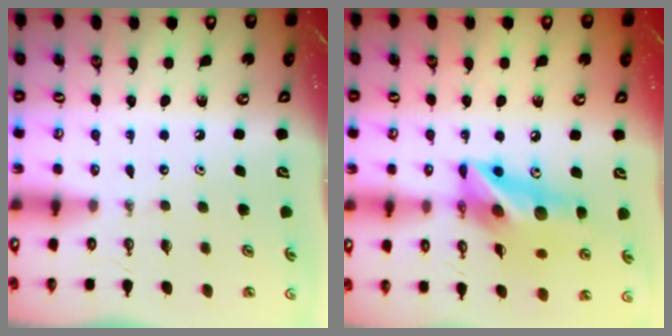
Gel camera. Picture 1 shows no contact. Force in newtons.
{"total": 15.0, "press": 14.7, "slide": 2.6}